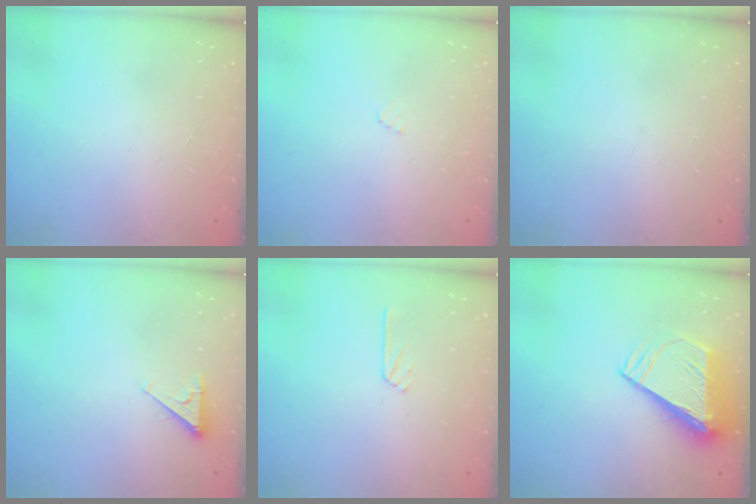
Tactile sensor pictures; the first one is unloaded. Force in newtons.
{"total": 3.6, "press": 3.6, "slide": 0.3}
{"total": 1.5, "press": 1.4, "slide": 0.2}
{"total": 3.0, "press": 3.0, "slide": 0.6}
{"total": 2.5, "press": 2.5, "slide": 0.2}
{"total": 8.9, "press": 8.9, "slide": 1.1}